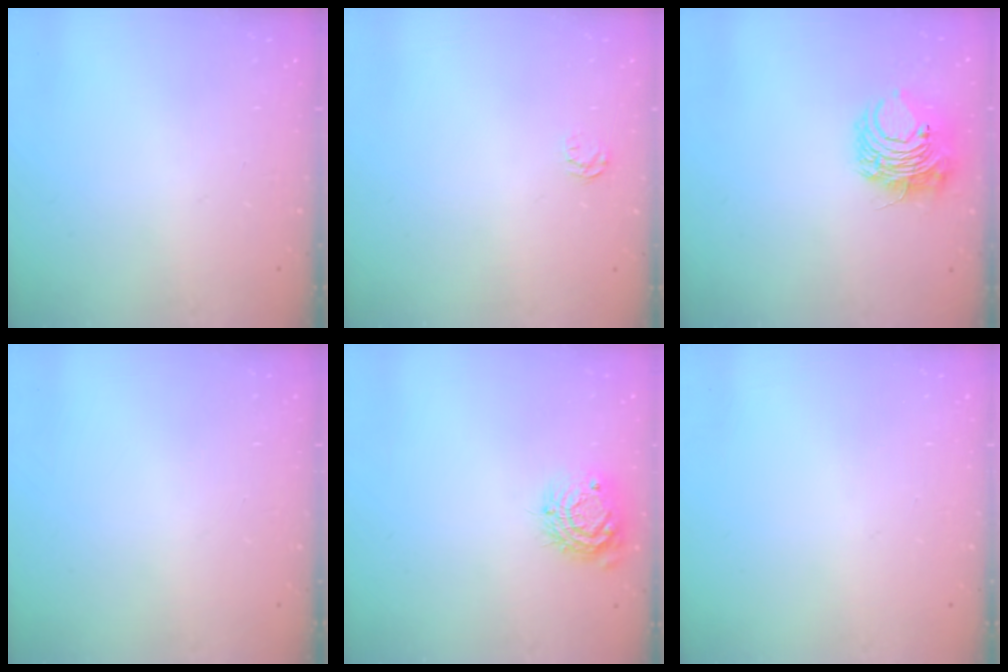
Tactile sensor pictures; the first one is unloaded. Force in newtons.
{"total": 2.6, "press": 2.6, "slide": 0.4}
{"total": 8.9, "press": 8.8, "slide": 1.5}
{"total": 0.0}
{"total": 9.8, "press": 9.7, "slide": 0.5}
{"total": 0.0}